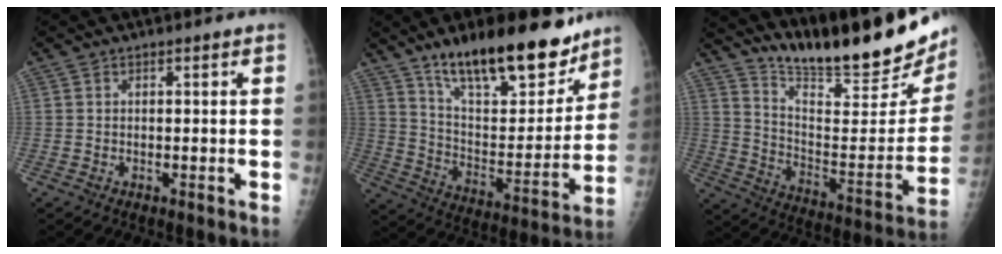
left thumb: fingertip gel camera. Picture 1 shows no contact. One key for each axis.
{"total": 23.7, "fx": 16.9, "fy": 8.4, "fz": 14.3, "tx": -0.179, "ty": -0.083, "tz": 0.276}
{"total": 26.7, "fx": 21.2, "fy": 5.6, "fz": 15.2, "tx": -0.198, "ty": -0.124, "tz": 0.318}